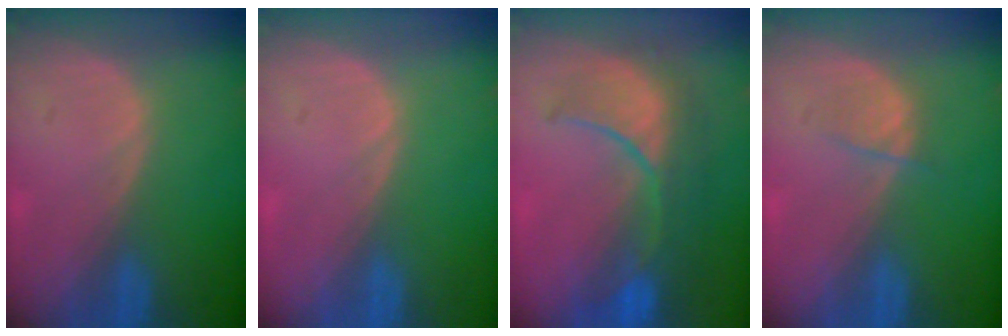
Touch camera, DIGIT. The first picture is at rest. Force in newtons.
{"total": 0.0}
{"total": 10.4, "press": 9.2, "slide": 5.0}
{"total": 1.9, "press": 1.9, "slide": 0.4}